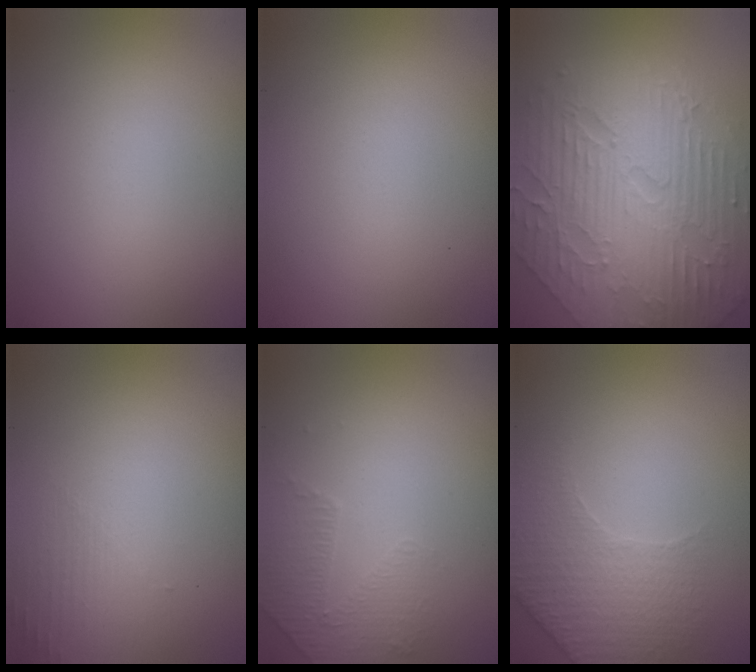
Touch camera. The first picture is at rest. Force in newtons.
{"total": 0.0}
{"total": 10.3, "press": 6.8, "slide": 7.7}
{"total": 1.3, "press": 0.1, "slide": 1.3}
{"total": 1.4, "press": 0.9, "slide": 1.1}
{"total": 2.2, "press": 2.0, "slide": 1.0}